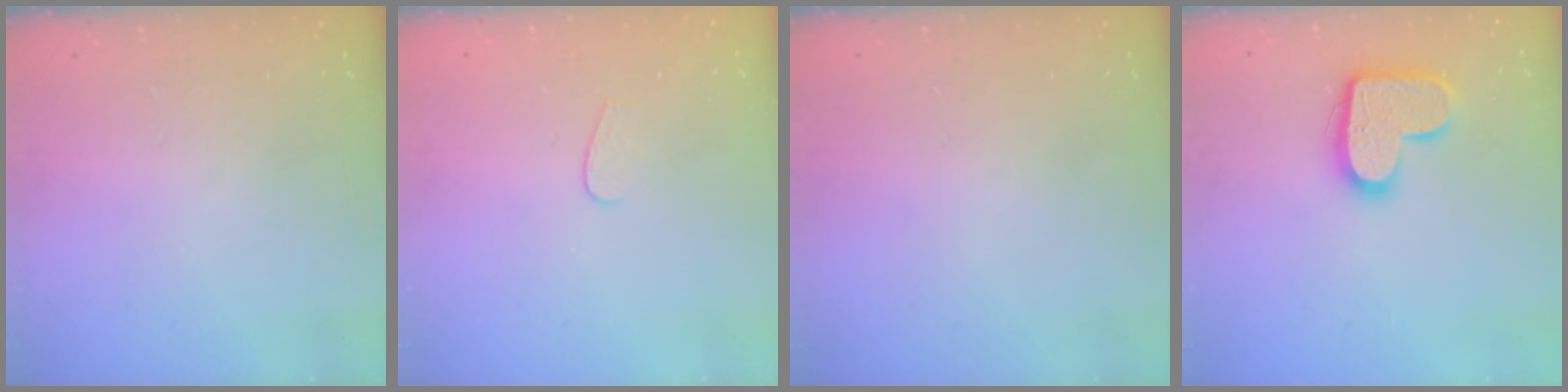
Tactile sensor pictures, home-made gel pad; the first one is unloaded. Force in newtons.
{"total": 3.5, "press": 3.5, "slide": 0.3}
{"total": 0.6, "press": 0.6, "slide": 0.2}
{"total": 14.9, "press": 14.9, "slide": 1.0}